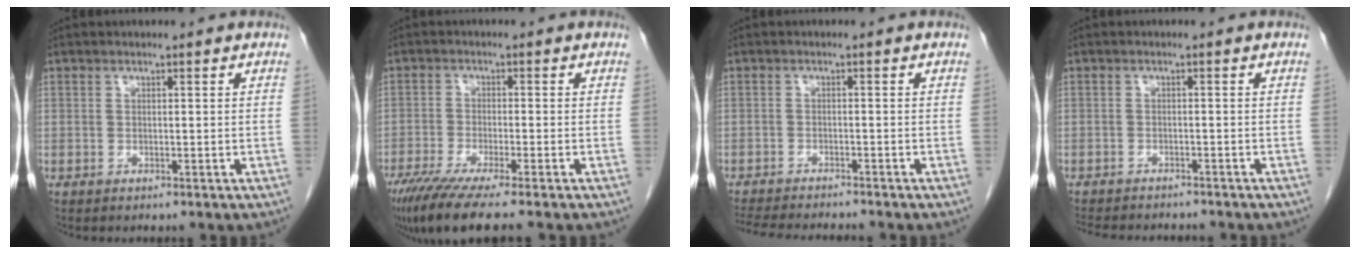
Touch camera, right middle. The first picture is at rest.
{"total": 9.9, "force": [-7.6, -0.1, 6.3], "torque": [-0.096, -0.026, -0.125]}
{"total": 10.2, "force": [-9.4, 0.9, 3.9], "torque": [-0.057, -0.013, -0.137]}
{"total": 9.8, "force": [-8.8, 2.3, 3.4], "torque": [-0.059, -0.007, -0.118]}